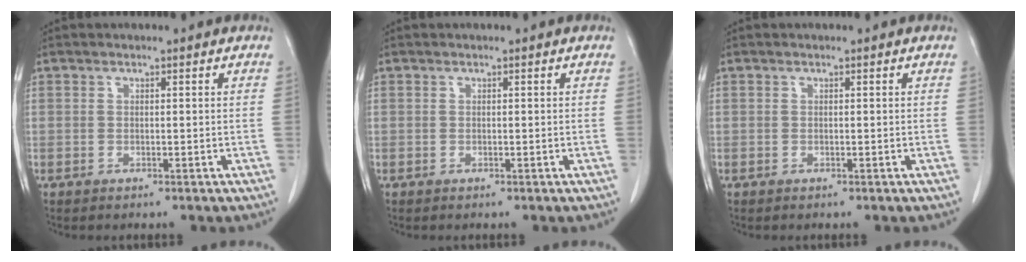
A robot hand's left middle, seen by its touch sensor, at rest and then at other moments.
{"total": 0.0}
{"total": 0.0}